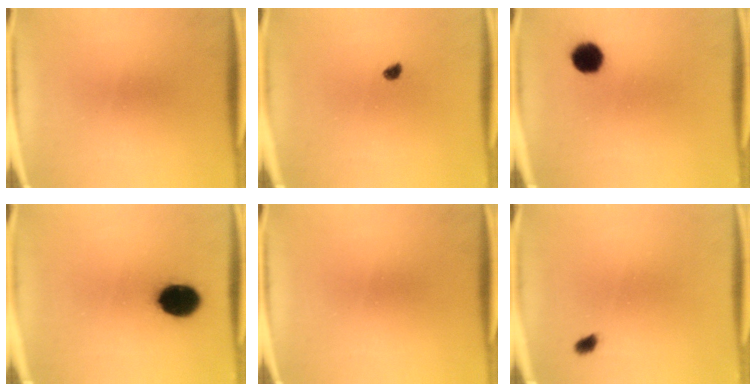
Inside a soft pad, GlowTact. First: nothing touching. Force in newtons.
{"total": 1.3}
{"total": 5.6}
{"total": 11.1}
{"total": 0.0}
{"total": 1.4}